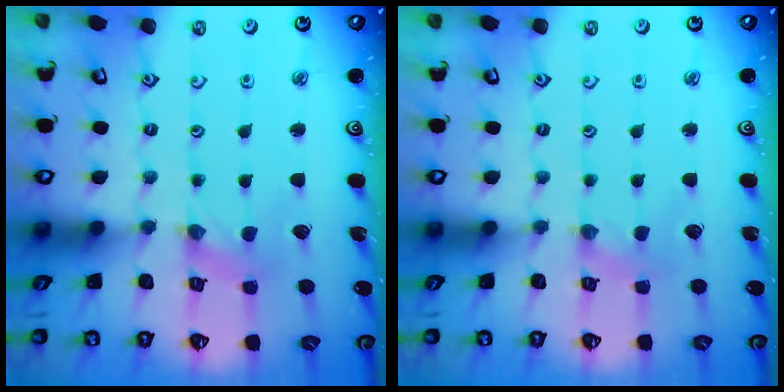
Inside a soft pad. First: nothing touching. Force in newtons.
{"total": 0.5, "press": 0.5, "slide": 0.1}